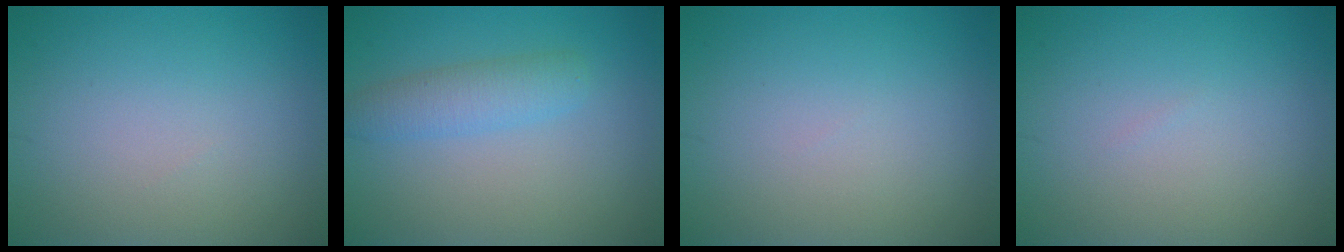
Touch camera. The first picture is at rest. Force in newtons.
{"total": 2.8, "press": 2.8, "slide": 0.1}
{"total": 0.0}
{"total": 0.0}